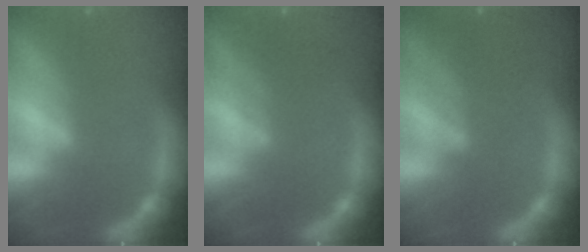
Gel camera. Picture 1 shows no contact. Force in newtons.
{"total": 2.5}
{"total": 4.5}